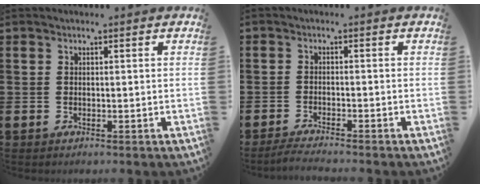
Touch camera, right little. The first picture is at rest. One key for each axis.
{"total": 1.8, "fx": -1.6, "fy": -0.1, "fz": 0.7, "tx": -0.012, "ty": 0.003, "tz": -0.032}